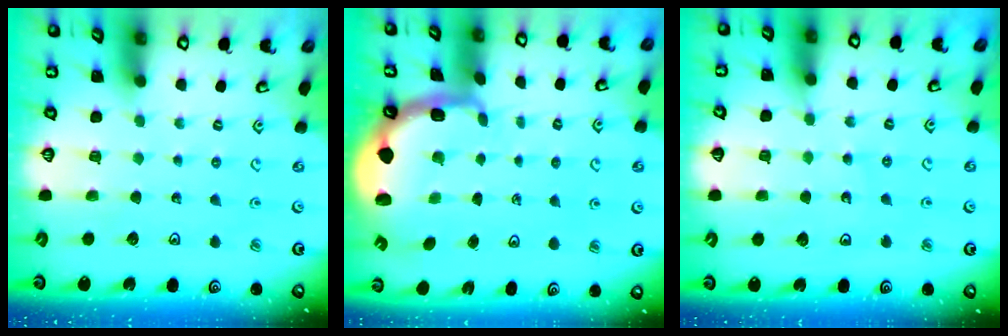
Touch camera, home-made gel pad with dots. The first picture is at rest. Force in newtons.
{"total": 2.1, "press": 1.9, "slide": 0.8}
{"total": 7.1, "press": 6.4, "slide": 3.1}